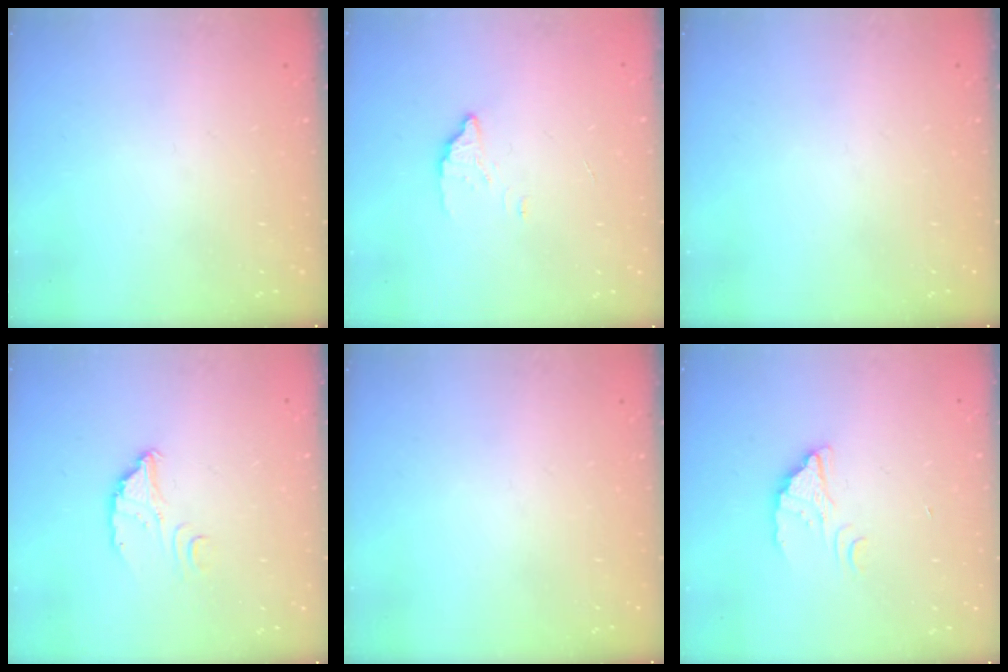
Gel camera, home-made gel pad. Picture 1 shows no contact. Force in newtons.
{"total": 1.9, "press": 1.9, "slide": 0.0}
{"total": 0.0}
{"total": 2.9, "press": 2.9, "slide": 0.3}
{"total": 0.0}
{"total": 2.3, "press": 2.3, "slide": 0.2}